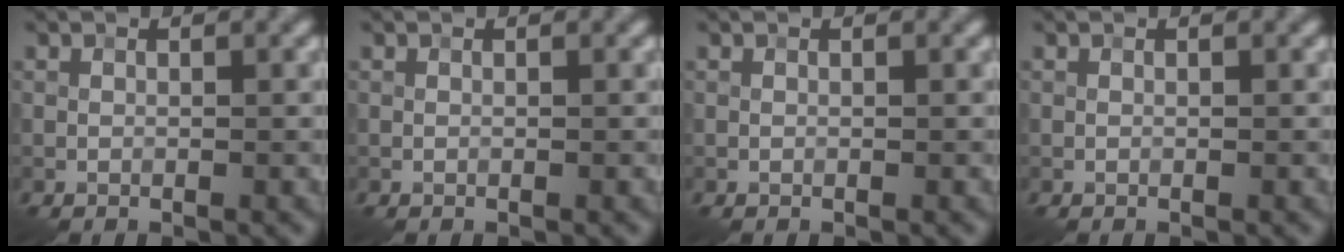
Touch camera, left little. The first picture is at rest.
{"total": 0.0}
{"total": 0.0}
{"total": 0.0}